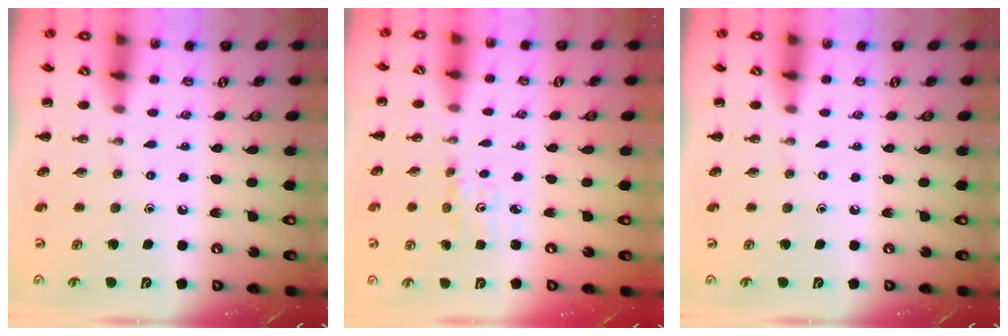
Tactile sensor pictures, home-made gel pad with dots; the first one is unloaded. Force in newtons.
{"total": 1.6, "press": 1.5, "slide": 0.3}
{"total": 0.0}